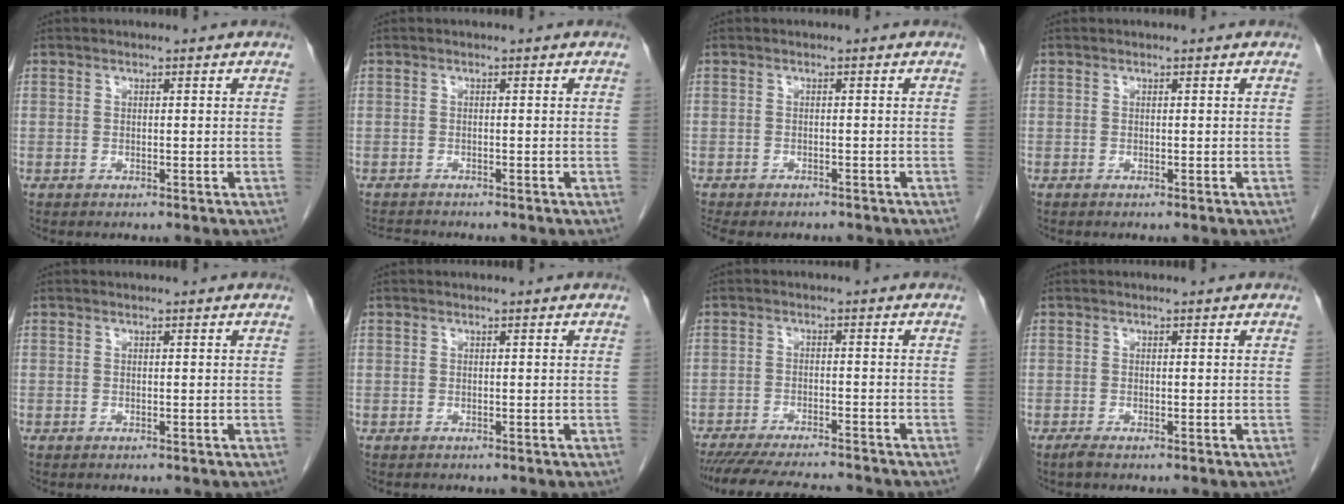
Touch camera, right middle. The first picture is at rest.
{"total": 1.8, "force": [-1.8, 0.1, 0.0], "torque": [-0.006, -0.013, -0.029]}
{"total": 8.1, "force": [-7.0, 2.7, 3.0], "torque": [-0.053, -0.008, -0.089]}
{"total": 0.0}
{"total": 0.0}
{"total": 0.0}
{"total": 11.7, "force": [-10.7, 1.0, 4.6], "torque": [-0.072, -0.016, -0.155]}
{"total": 0.9, "force": [-0.7, 0.0, 0.6], "torque": [-0.018, -0.004, -0.015]}